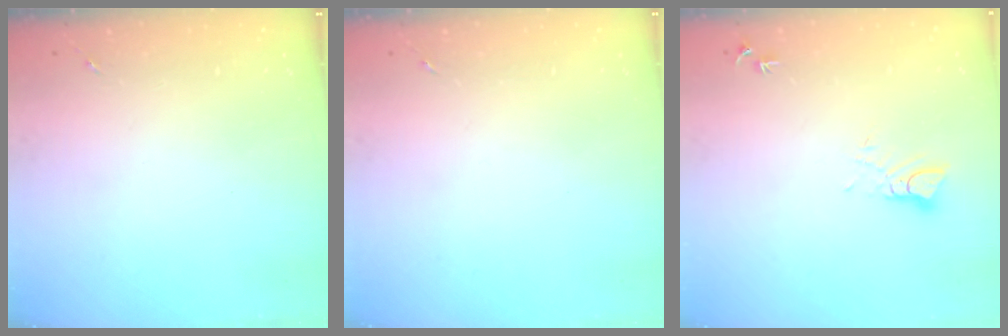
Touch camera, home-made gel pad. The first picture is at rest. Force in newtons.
{"total": 0.0}
{"total": 3.6, "press": 3.6, "slide": 0.3}